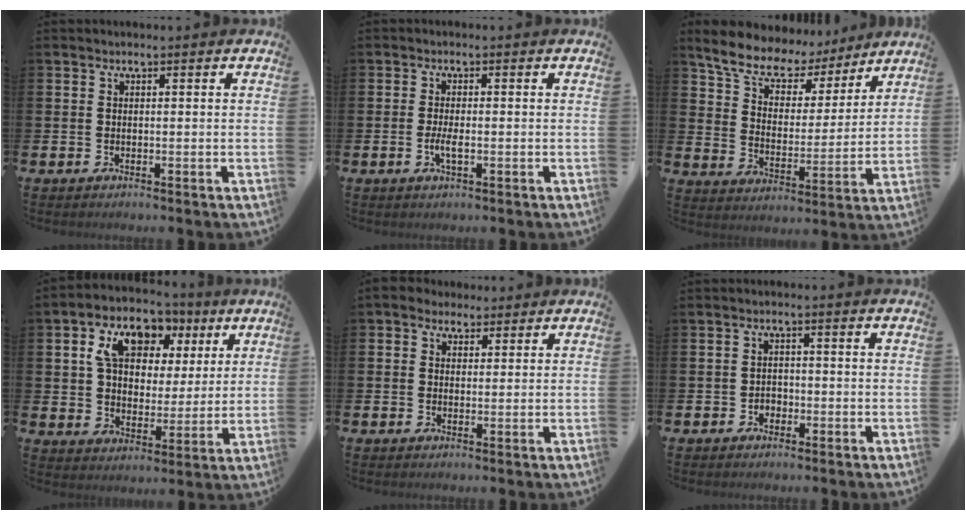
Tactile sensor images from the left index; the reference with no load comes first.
{"total": 2.1, "force": [-0.5, 0.6, 2.0], "torque": [-0.042, 0.003, -0.008]}
{"total": 9.0, "force": [7.9, 3.6, 2.3], "torque": [-0.080, -0.054, 0.139]}
{"total": 9.8, "force": [6.0, 6.1, 4.9], "torque": [-0.113, -0.006, 0.102]}
{"total": 2.7, "force": [2.0, 1.9, 0.2], "torque": [-0.006, 0.002, 0.032]}
{"total": 1.7, "force": [-0.9, 1.4, 0.3], "torque": [-0.010, 0.002, -0.022]}